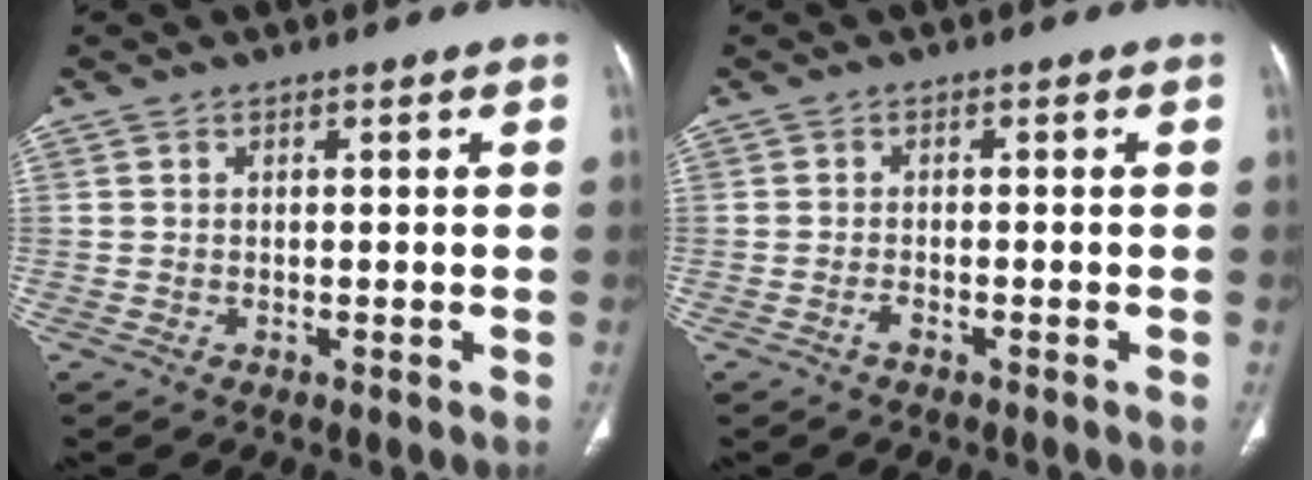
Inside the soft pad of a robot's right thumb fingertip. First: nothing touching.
{"total": 1.2, "force": [-0.9, 0.3, 0.7], "torque": [-0.019, 0.006, -0.018]}